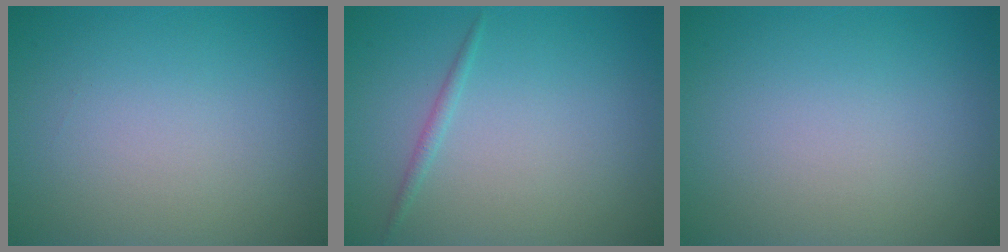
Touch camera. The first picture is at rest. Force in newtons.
{"total": 0.8, "press": 0.8, "slide": 0.0}
{"total": 0.0}